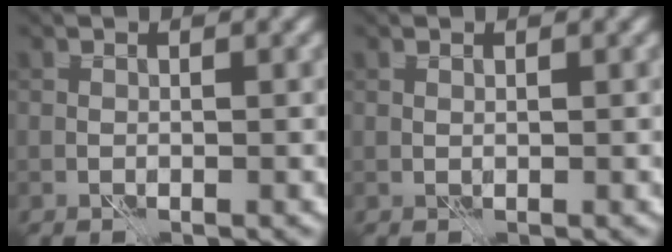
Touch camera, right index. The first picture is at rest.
{"total": 0.0}